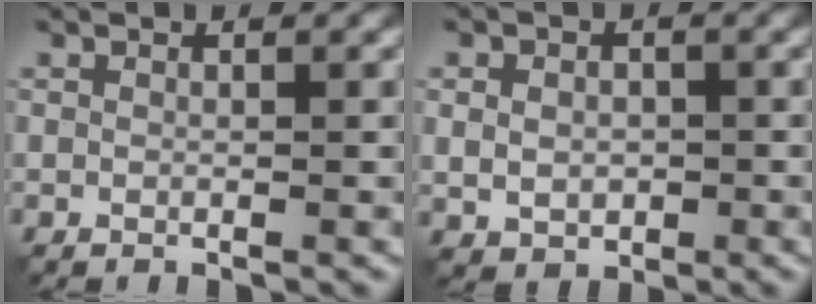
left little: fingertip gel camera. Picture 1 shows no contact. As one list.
[{"total": 3.0, "force": [-0.3, 2.4, 1.8], "torque": [-0.027, -0.005, -0.002]}]